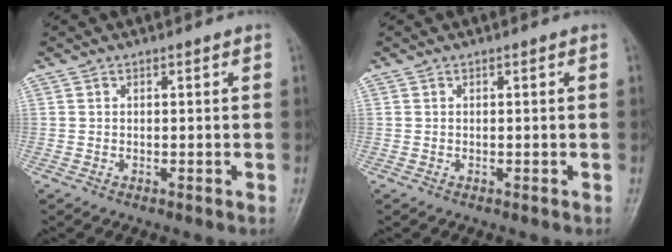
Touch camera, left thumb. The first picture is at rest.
{"total": 0.0}